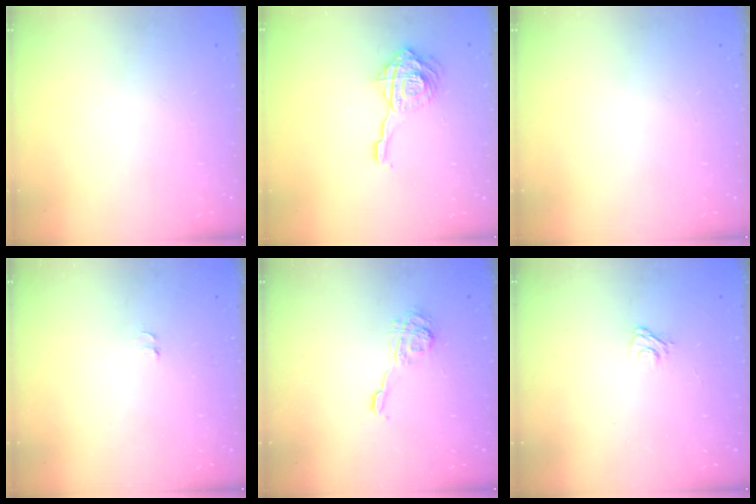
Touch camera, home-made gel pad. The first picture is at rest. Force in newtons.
{"total": 12.8, "press": 12.7, "slide": 1.4}
{"total": 0.0}
{"total": 3.3, "press": 3.2, "slide": 0.7}
{"total": 6.1, "press": 6.1, "slide": 0.7}
{"total": 2.9, "press": 2.6, "slide": 1.2}